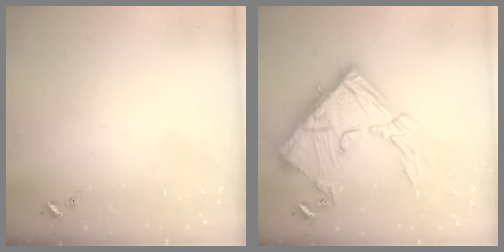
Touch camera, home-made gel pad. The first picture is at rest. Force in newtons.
{"total": 24.8, "press": 24.7, "slide": 2.3}